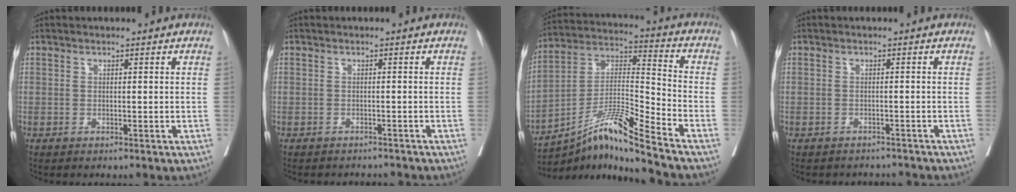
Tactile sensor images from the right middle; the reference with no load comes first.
{"total": 3.8, "force": [-3.7, 1.0, 0.1], "torque": [0.004, -0.004, -0.046]}
{"total": 13.3, "force": [-10.5, -1.8, 8.1], "torque": [-0.154, 0.006, -0.187]}
{"total": 4.5, "force": [-4.2, 1.4, 0.0], "torque": [0.005, 0.001, -0.050]}